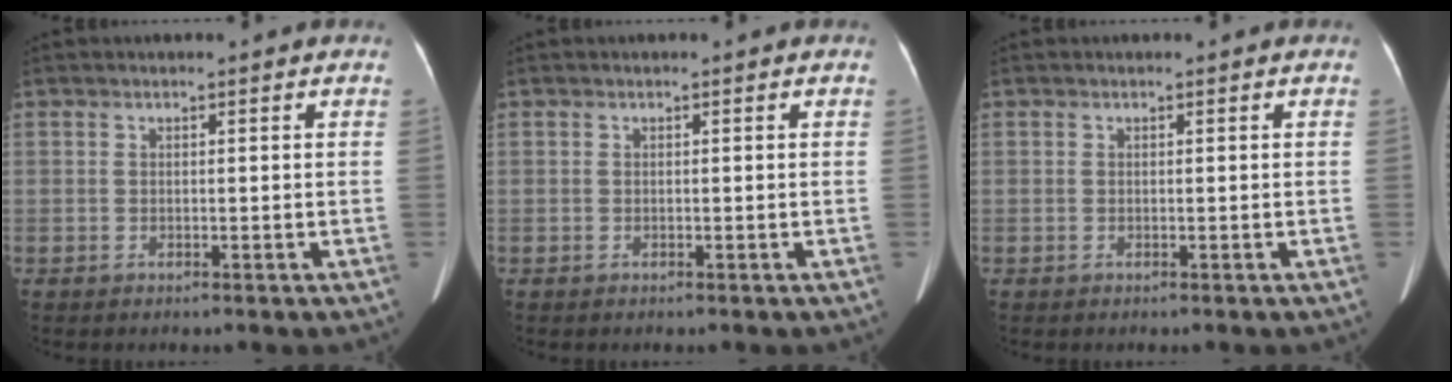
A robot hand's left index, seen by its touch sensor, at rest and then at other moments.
{"total": 0.0}
{"total": 0.0}